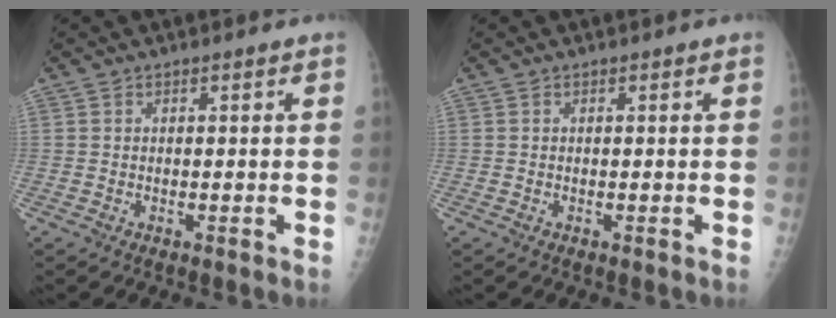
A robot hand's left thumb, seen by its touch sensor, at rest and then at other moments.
{"total": 0.0}